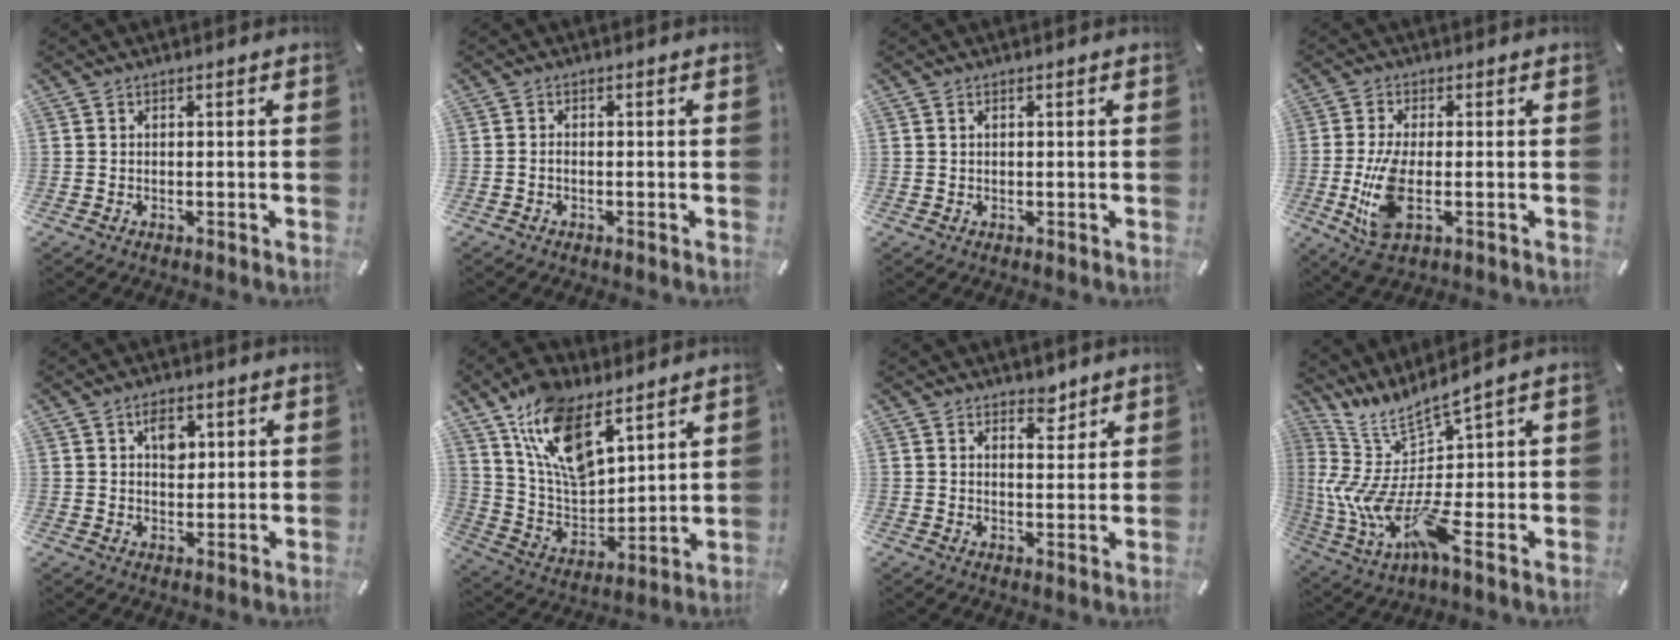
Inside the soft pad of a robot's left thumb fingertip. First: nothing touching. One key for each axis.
{"total": 0.7, "fx": -0.4, "fy": 0.3, "fz": 0.6, "tx": -0.012, "ty": -0.001, "tz": -0.007}
{"total": 0.5, "fx": 0.2, "fy": 0.4, "fz": 0.3, "tx": -0.006, "ty": 0.001, "tz": 0.004}
{"total": 10.0, "fx": -1.2, "fy": 3.8, "fz": 9.1, "tx": -0.203, "ty": -0.021, "tz": -0.020}
{"total": 4.6, "fx": 1.5, "fy": 3.3, "fz": 2.9, "tx": -0.031, "ty": -0.005, "tz": 0.019}
{"total": 16.3, "fx": 10.9, "fy": 8.3, "fz": 8.9, "tx": -0.196, "ty": -0.060, "tz": 0.201}
{"total": 4.3, "fx": 3.5, "fy": 2.2, "fz": 1.0, "tx": 0.013, "ty": -0.026, "tz": 0.058}
{"total": 15.9, "fx": -1.8, "fy": 3.1, "fz": 15.4, "tx": -0.335, "ty": -0.049, "tz": -0.040}